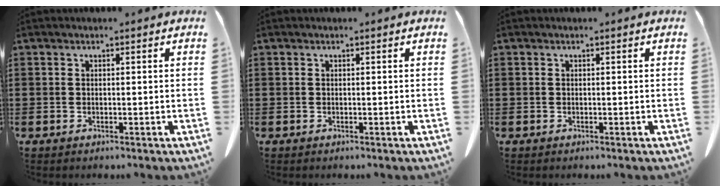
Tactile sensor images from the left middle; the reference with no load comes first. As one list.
[{"total": 0.0}, {"total": 0.0}]